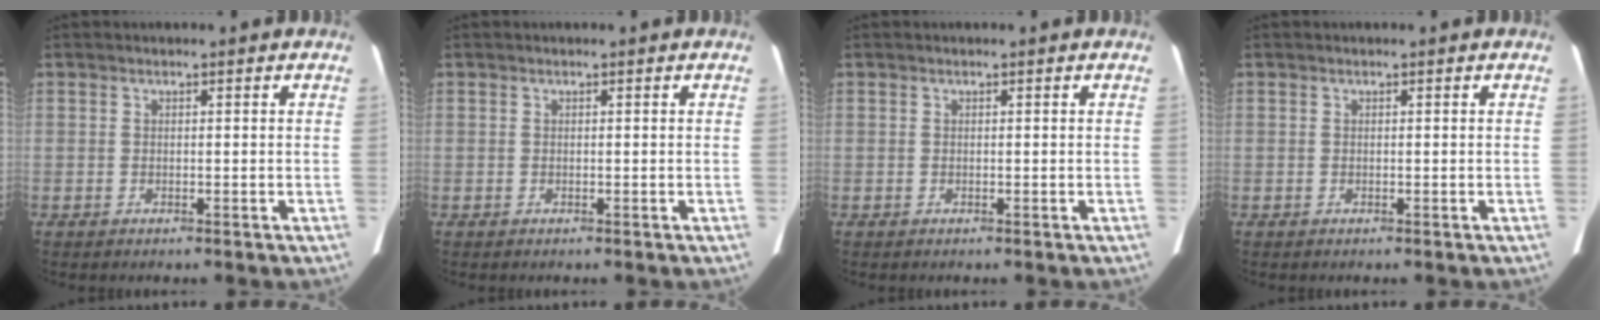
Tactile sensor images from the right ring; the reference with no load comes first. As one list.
[{"total": 0.0}, {"total": 0.0}, {"total": 0.0}]